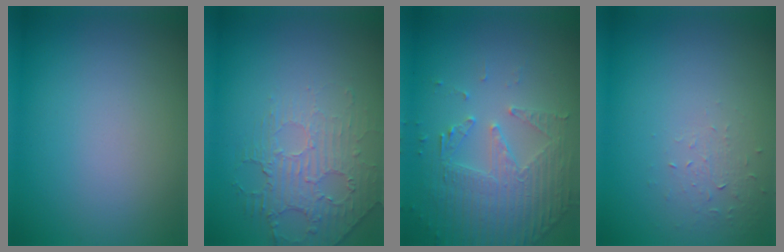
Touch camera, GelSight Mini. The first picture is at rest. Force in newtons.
{"total": 2.3, "press": 1.5, "slide": 1.7}
{"total": 5.1, "press": 3.6, "slide": 3.6}
{"total": 1.0, "press": 0.4, "slide": 0.9}